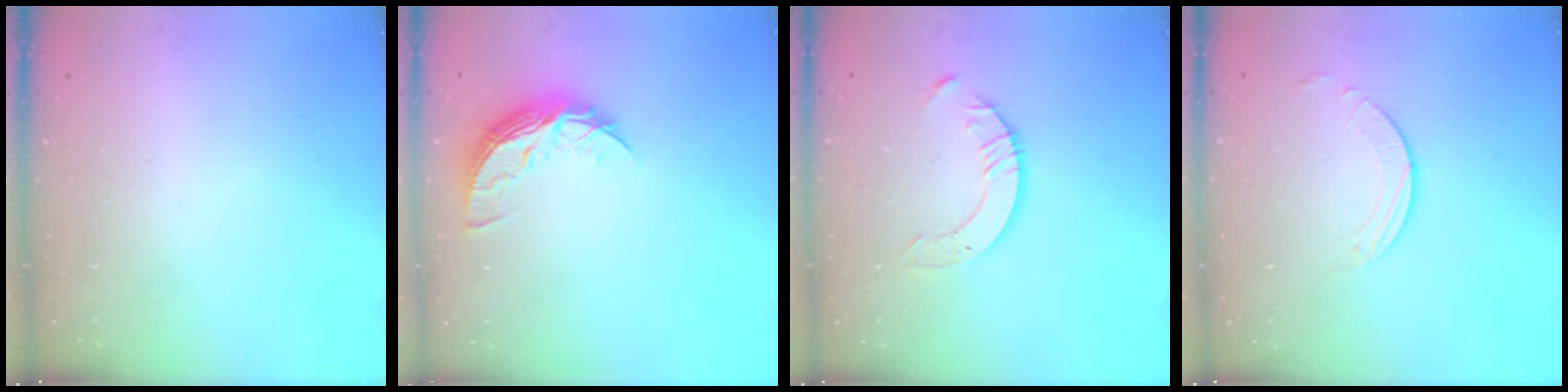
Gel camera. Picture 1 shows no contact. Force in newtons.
{"total": 8.3, "press": 8.3, "slide": 0.7}
{"total": 4.2, "press": 4.2, "slide": 0.5}
{"total": 1.6, "press": 1.6, "slide": 0.2}